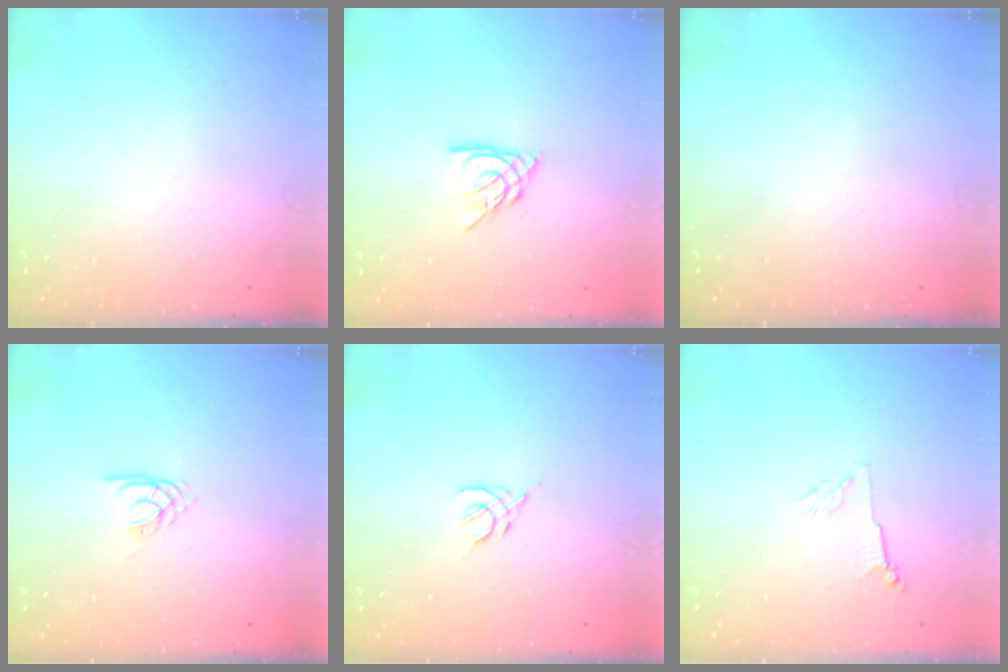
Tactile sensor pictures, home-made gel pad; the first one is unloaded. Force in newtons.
{"total": 6.1, "press": 6.1, "slide": 0.4}
{"total": 0.0}
{"total": 2.1, "press": 2.1, "slide": 0.4}
{"total": 2.2, "press": 2.1, "slide": 0.6}
{"total": 2.8, "press": 2.7, "slide": 0.6}